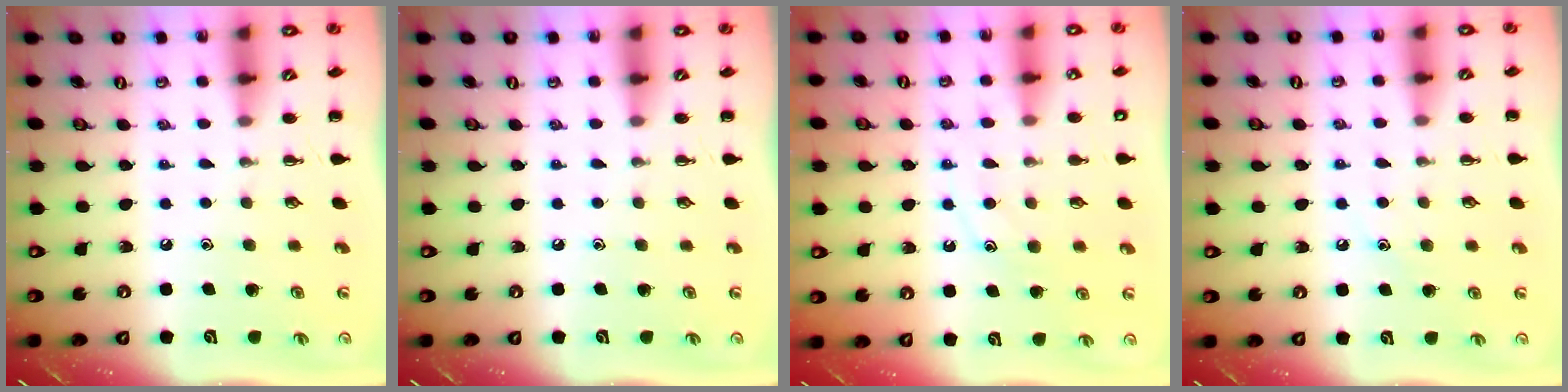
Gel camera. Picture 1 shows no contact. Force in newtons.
{"total": 0.0}
{"total": 10.5, "press": 10.4, "slide": 0.8}
{"total": 6.6, "press": 6.5, "slide": 1.4}